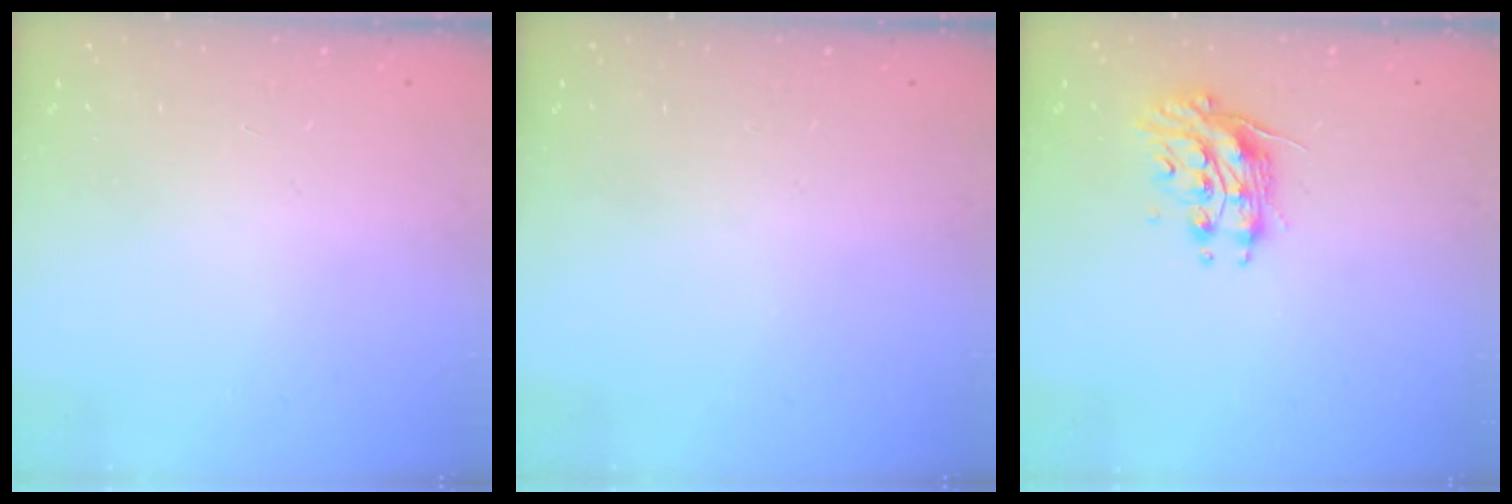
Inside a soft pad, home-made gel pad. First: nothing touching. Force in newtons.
{"total": 0.0}
{"total": 10.9, "press": 10.9, "slide": 0.5}